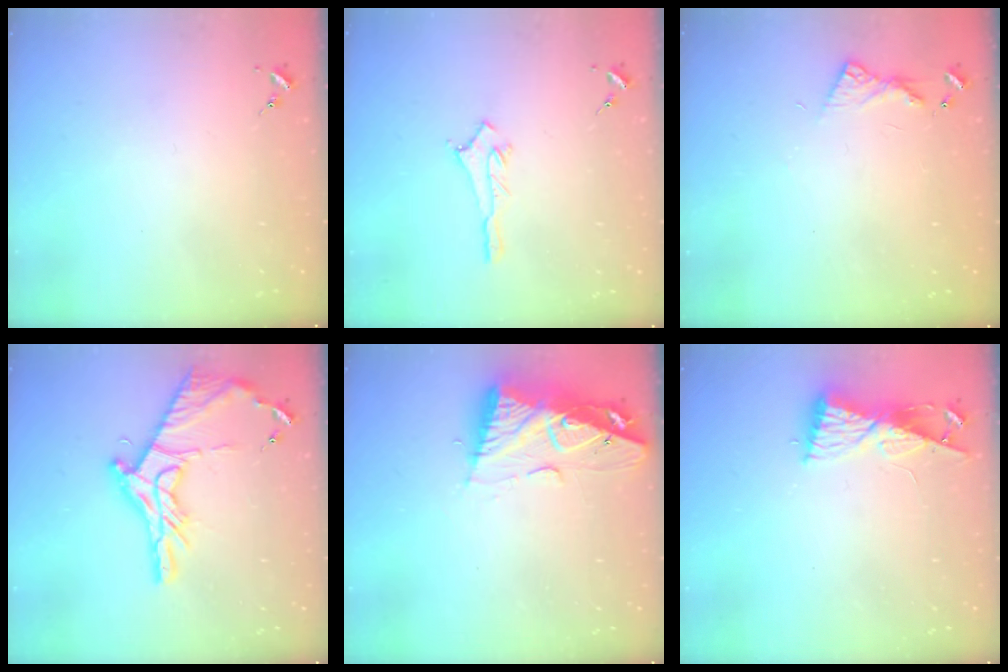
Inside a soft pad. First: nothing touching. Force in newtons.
{"total": 3.0, "press": 2.9, "slide": 0.3}
{"total": 6.5, "press": 6.5, "slide": 0.8}
{"total": 19.9, "press": 19.8, "slide": 1.4}
{"total": 10.8, "press": 10.8, "slide": 1.2}
{"total": 8.5, "press": 8.5, "slide": 0.7}